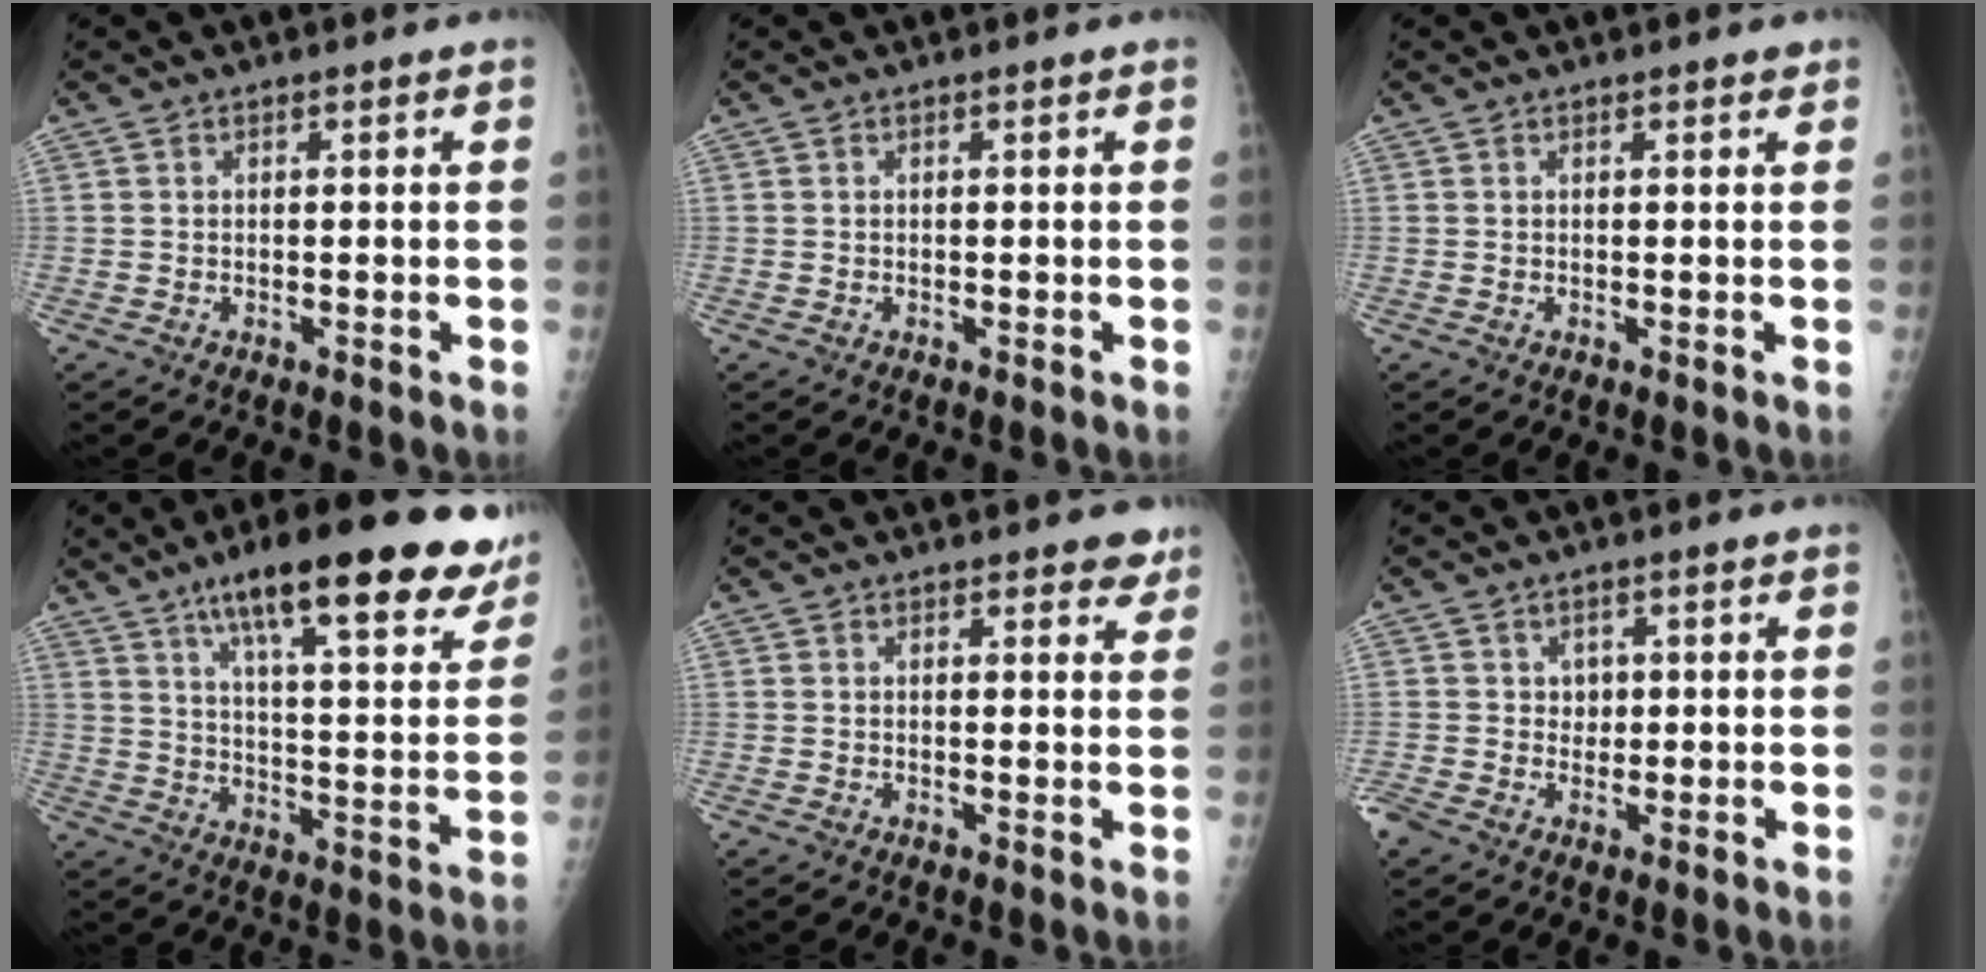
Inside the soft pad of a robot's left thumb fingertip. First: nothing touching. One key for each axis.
{"total": 0.0}
{"total": 0.9, "fx": 0.7, "fy": 0.3, "fz": 0.5, "tx": -0.005, "ty": 0.000, "tz": 0.007}
{"total": 24.9, "fx": 16.8, "fy": 6.2, "fz": 17.3, "tx": -0.221, "ty": -0.046, "tz": 0.246}
{"total": 2.9, "fx": 2.2, "fy": 1.4, "fz": 1.4, "tx": 0.011, "ty": -0.008, "tz": 0.021}
{"total": 3.7, "fx": 0.0, "fy": 3.3, "fz": 1.7, "tx": -0.014, "ty": 0.003, "tz": 0.000}